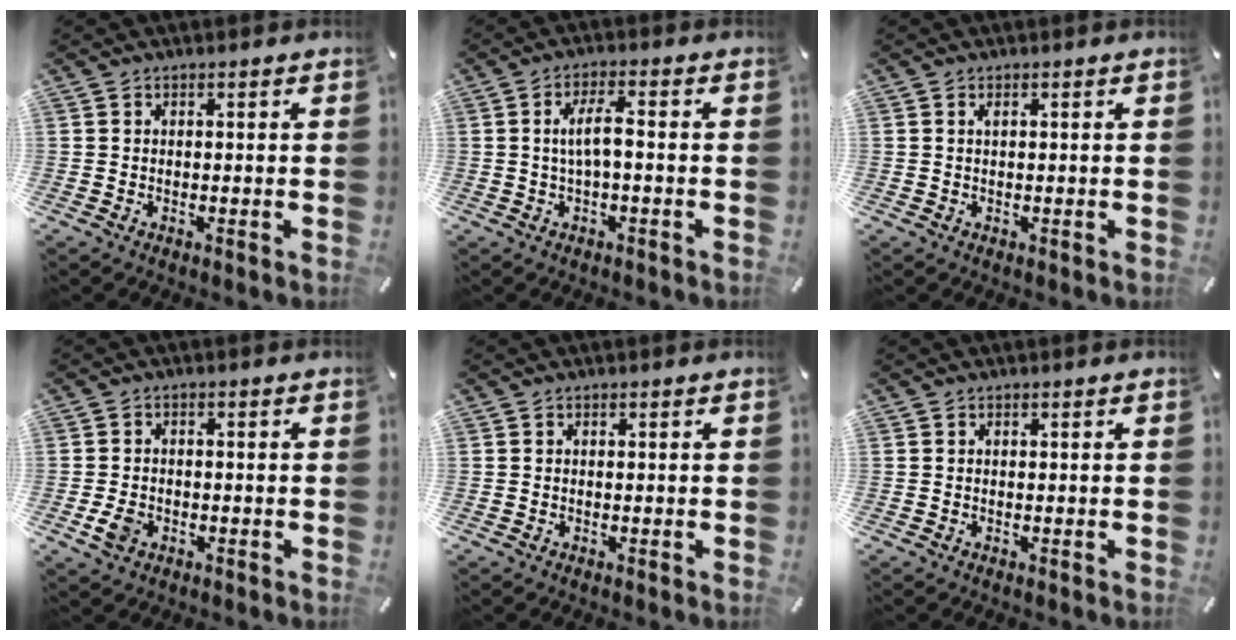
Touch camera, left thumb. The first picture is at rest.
{"total": 5.7, "force": [-0.1, 1.6, 5.4], "torque": [-0.107, 0.006, -0.007]}
{"total": 0.6, "force": [0.2, 0.2, 0.6], "torque": [-0.011, 0.001, 0.003]}
{"total": 3.8, "force": [-1.4, 2.7, 2.2], "torque": [-0.058, 0.000, -0.029]}
{"total": 0.0}
{"total": 0.0}